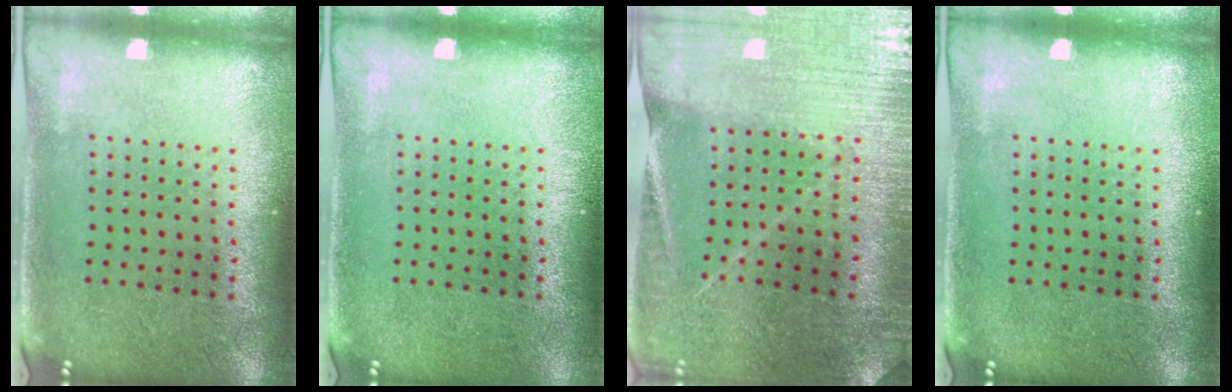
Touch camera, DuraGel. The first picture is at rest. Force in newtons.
{"total": 0.0}
{"total": 1.7, "press": 1.7, "slide": 0.1}
{"total": 0.0}